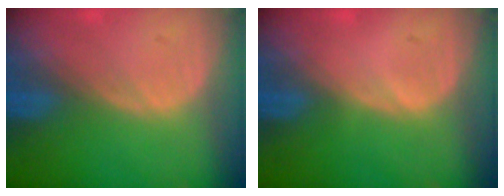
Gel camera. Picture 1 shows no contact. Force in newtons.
{"total": 0.0}